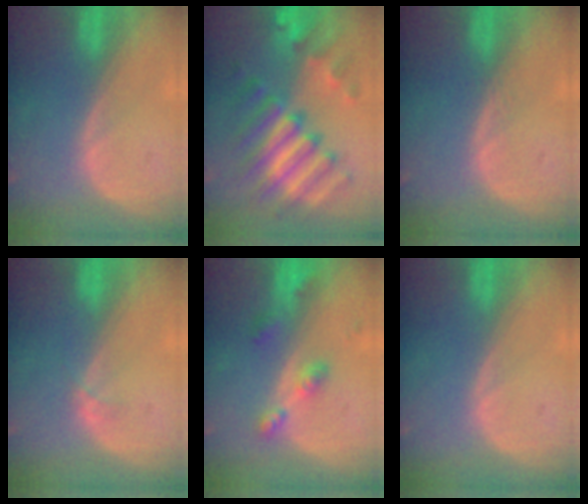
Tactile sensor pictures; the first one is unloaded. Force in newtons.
{"total": 11.8, "press": 11.7, "slide": 1.1}
{"total": 0.6, "press": 0.6, "slide": 0.0}
{"total": 0.9, "press": 0.9, "slide": 0.1}
{"total": 5.3, "press": 4.7, "slide": 2.4}
{"total": 0.0}